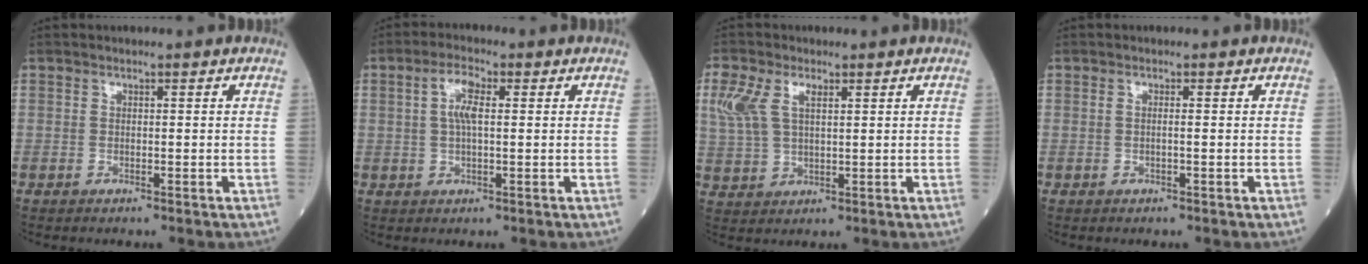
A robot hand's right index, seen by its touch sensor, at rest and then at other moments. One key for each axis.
{"total": 4.2, "fx": 1.0, "fy": 1.2, "fz": 3.9, "tx": -0.082, "ty": 0.013, "tz": 0.021}
{"total": 7.0, "fx": 2.9, "fy": 3.6, "fz": 5.3, "tx": -0.141, "ty": 0.022, "tz": 0.066}
{"total": 0.6, "fx": 0.1, "fy": -0.1, "fz": 0.6, "tx": -0.013, "ty": 0.001, "tz": 0.002}